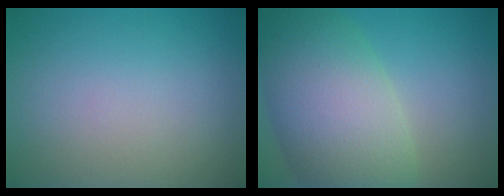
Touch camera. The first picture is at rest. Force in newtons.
{"total": 10.4, "press": 10.4, "slide": 0.2}